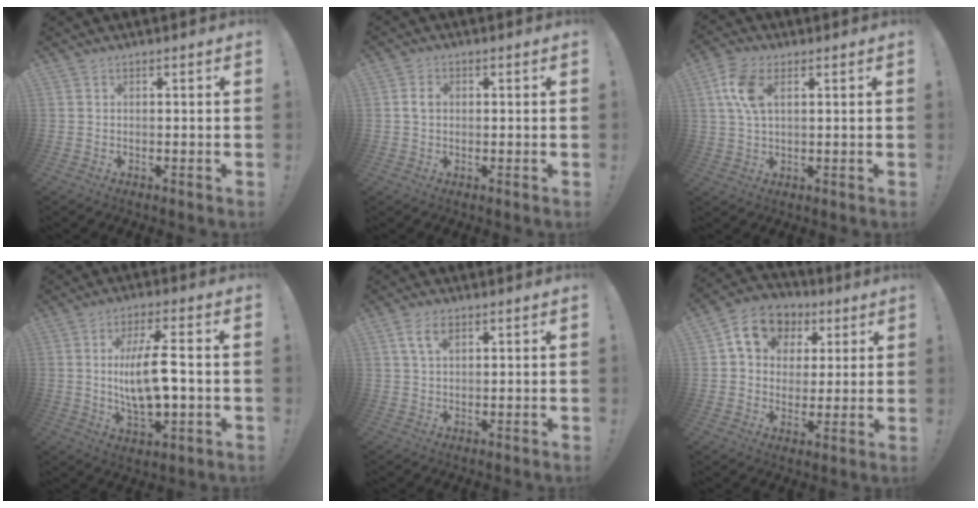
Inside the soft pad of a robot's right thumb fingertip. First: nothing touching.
{"total": 2.9, "force": [0.1, 2.1, 2.0], "torque": [-0.033, 0.005, -0.001]}
{"total": 8.7, "force": [2.9, 4.7, 6.7], "torque": [-0.142, 0.000, 0.052]}
{"total": 13.0, "force": [0.1, 4.5, 12.2], "torque": [-0.224, -0.007, -0.008]}
{"total": 5.5, "force": [2.6, 2.8, 4.0], "torque": [-0.068, -0.004, 0.047]}
{"total": 12.6, "force": [5.2, 10.2, 5.2], "torque": [-0.080, -0.010, 0.104]}